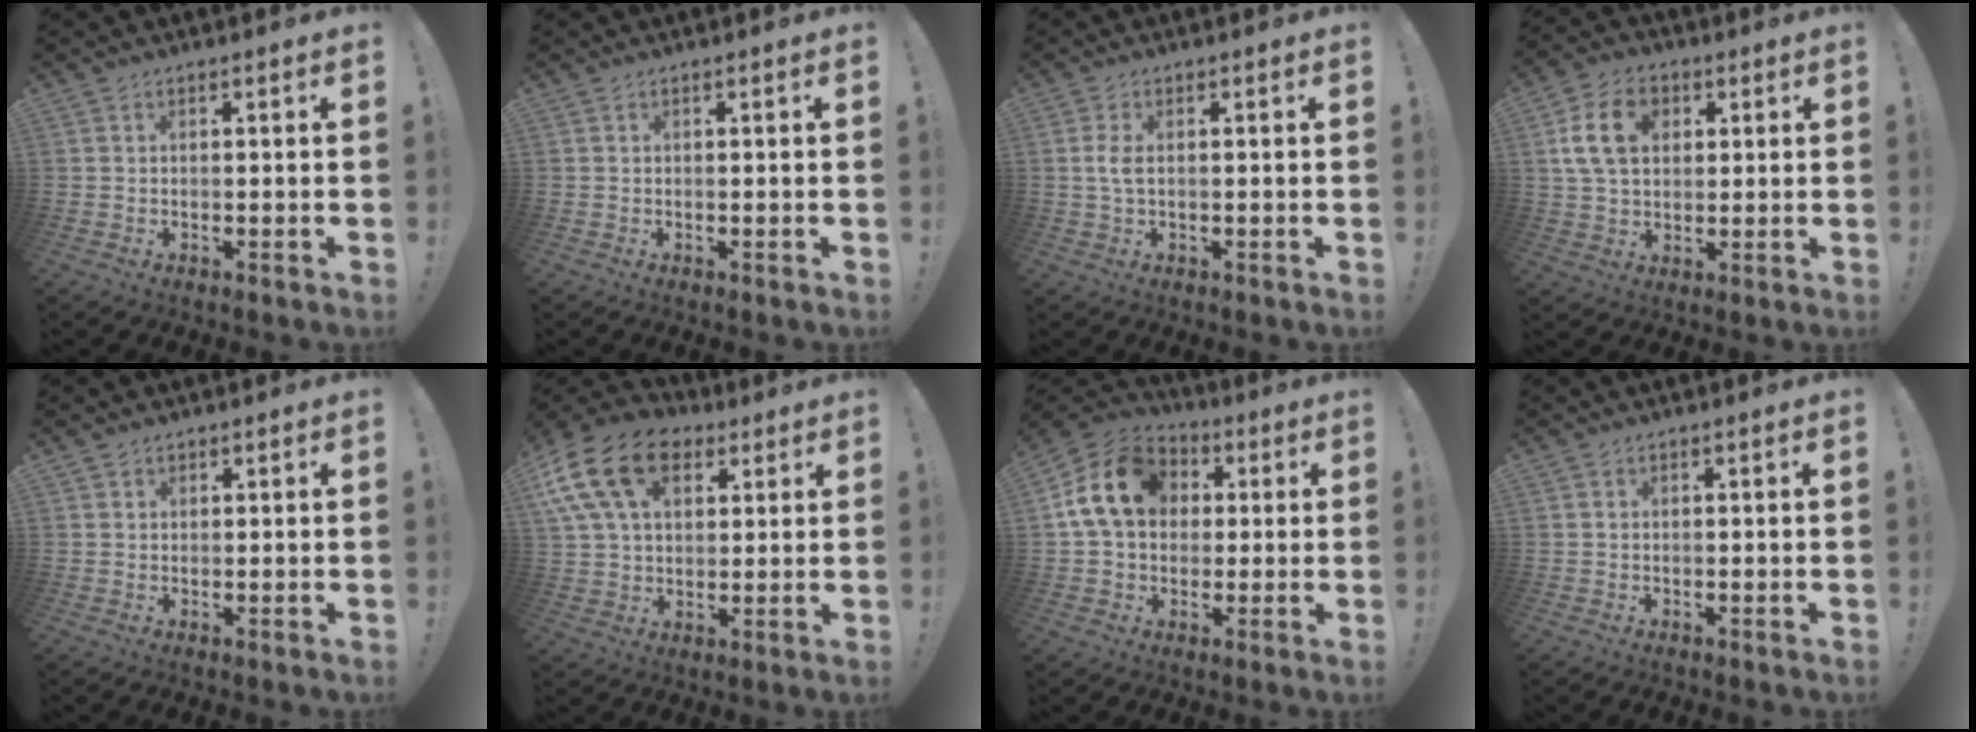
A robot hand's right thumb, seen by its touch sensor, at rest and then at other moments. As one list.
[{"total": 0.0}, {"total": 2.8, "force": [0.3, 0.9, 2.6], "torque": [-0.047, 0.002, 0.004]}, {"total": 13.6, "force": [4.0, 9.7, 8.6], "torque": [-0.152, 0.001, 0.078]}, {"total": 1.0, "force": [0.7, 0.7, 0.1], "torque": [0.008, -0.004, 0.012]}, {"total": 19.2, "force": [8.0, 12.8, 11.9], "torque": [-0.219, -0.030, 0.143]}, {"total": 16.1, "force": [3.3, 12.8, 9.2], "torque": [-0.154, 0.009, 0.067]}, {"total": 0.0}]